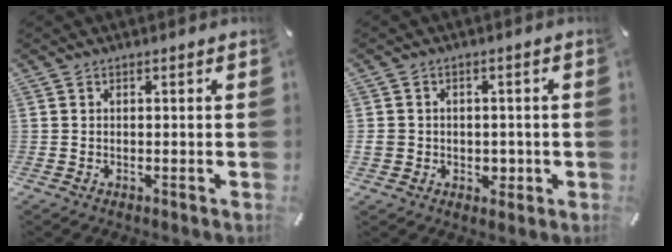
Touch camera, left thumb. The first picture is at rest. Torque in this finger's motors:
{"motor_torque": [-0.03, 0.24, 0.15, -0.17, 0.01]}